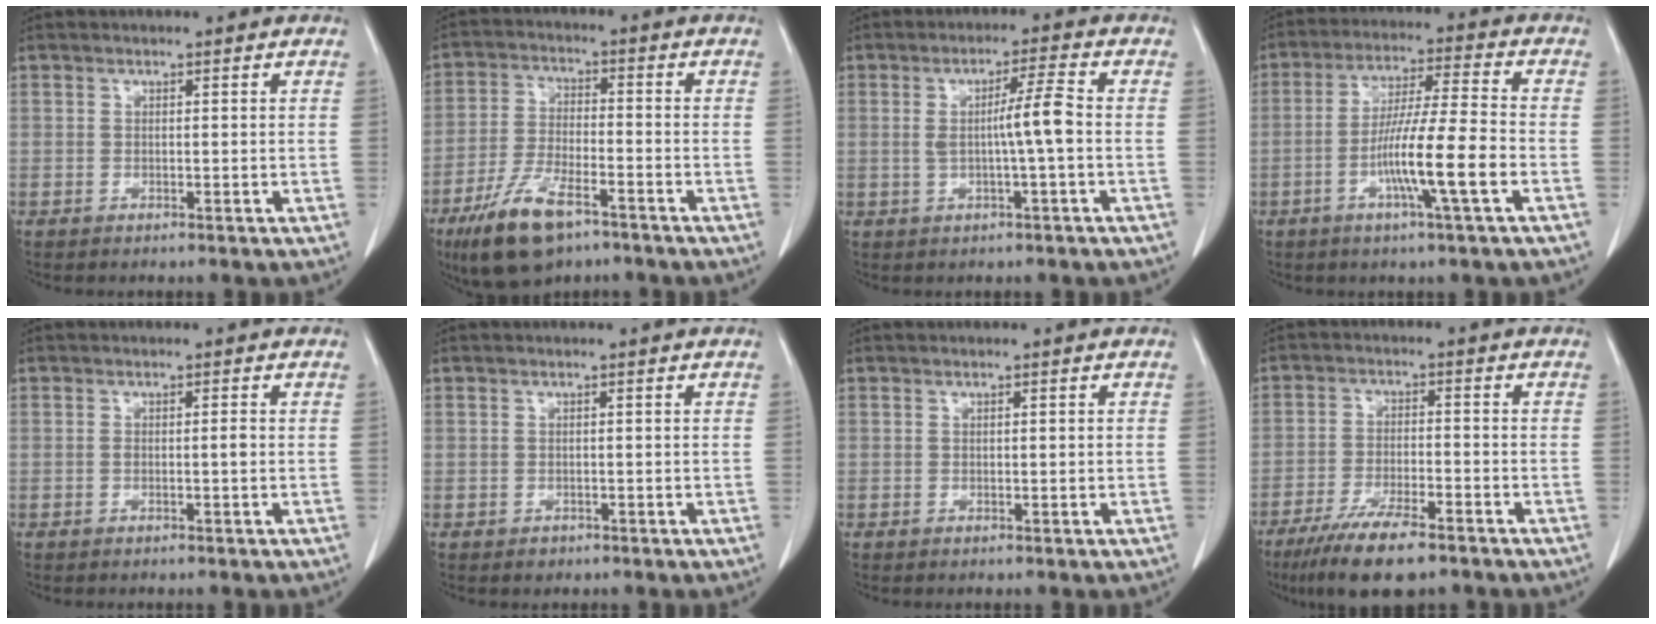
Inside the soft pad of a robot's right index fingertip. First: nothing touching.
{"total": 11.3, "force": [-7.2, 3.6, 8.0], "torque": [-0.165, -0.017, -0.127]}
{"total": 5.5, "force": [-0.2, -0.4, 5.4], "torque": [-0.092, 0.006, -0.003]}
{"total": 11.1, "force": [-3.6, -0.5, 10.4], "torque": [-0.190, -0.004, -0.069]}
{"total": 1.2, "force": [-0.2, 0.1, 1.2], "torque": [-0.020, 0.000, -0.002]}
{"total": 1.0, "force": [-0.6, 0.8, 0.2], "torque": [-0.003, 0.002, -0.005]}
{"total": 0.6, "force": [-0.1, 0.0, 0.6], "torque": [-0.013, 0.001, 0.002]}
{"total": 10.7, "force": [-7.7, 2.0, 7.1], "torque": [-0.123, -0.023, -0.126]}